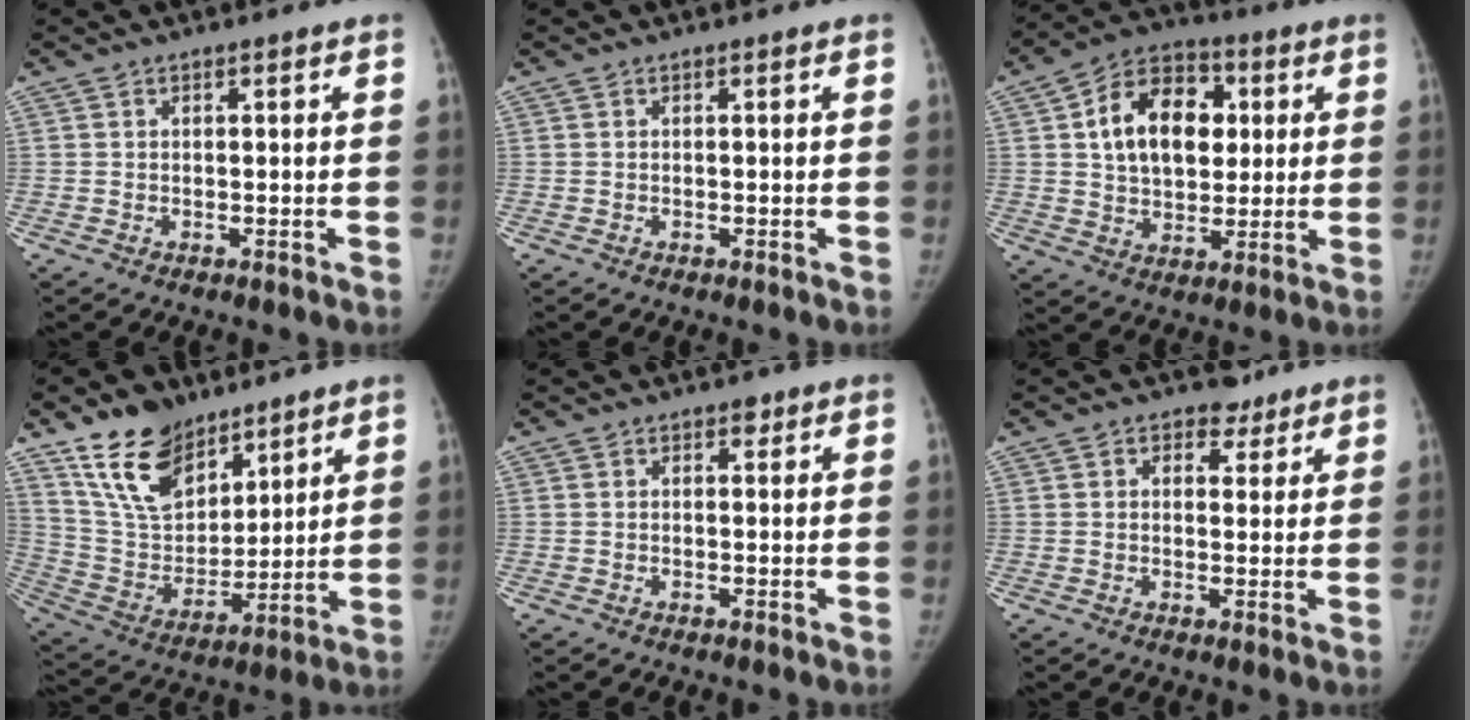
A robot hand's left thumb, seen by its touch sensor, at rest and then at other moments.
{"total": 0.0}
{"total": 16.2, "force": [3.4, 11.3, 11.1], "torque": [-0.144, 0.007, 0.054]}
{"total": 16.6, "force": [11.2, 9.4, 7.8], "torque": [-0.101, -0.055, 0.223]}
{"total": 1.2, "force": [0.8, 0.8, 0.6], "torque": [0.001, -0.003, 0.008]}
{"total": 3.6, "force": [2.3, 2.6, 0.9], "torque": [0.011, -0.010, 0.030]}